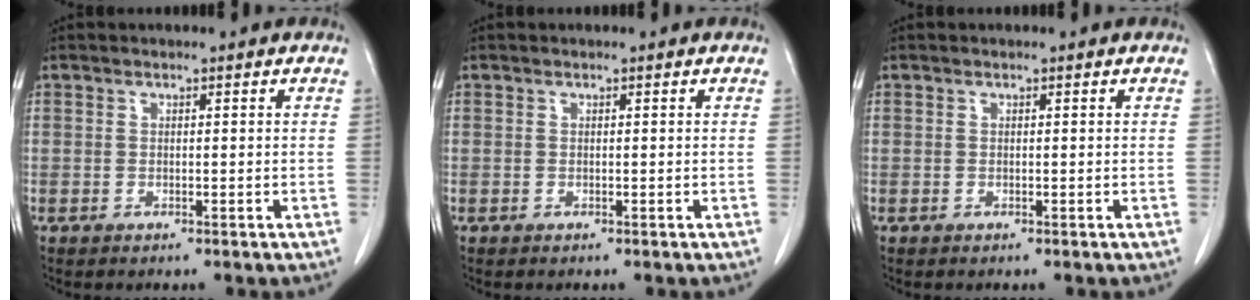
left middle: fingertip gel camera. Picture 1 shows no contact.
{"total": 0.0}
{"total": 0.0}